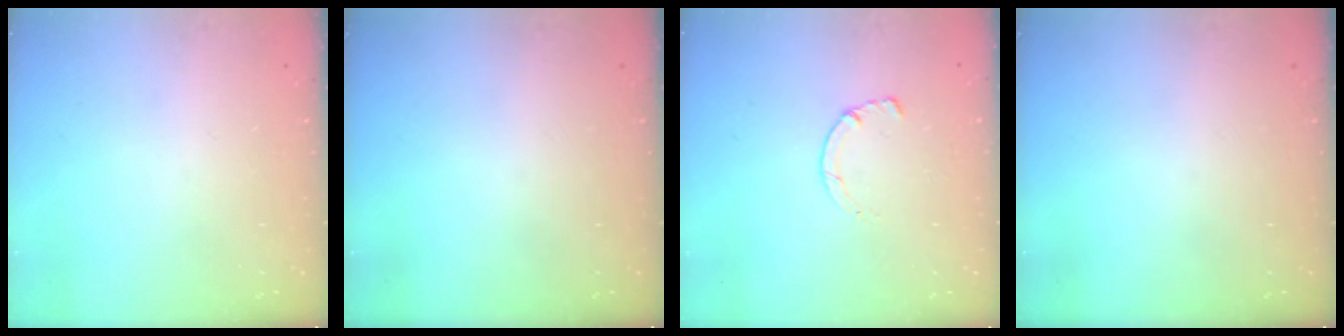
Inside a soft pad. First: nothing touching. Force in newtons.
{"total": 0.0}
{"total": 1.4, "press": 1.4, "slide": 0.3}
{"total": 0.0}